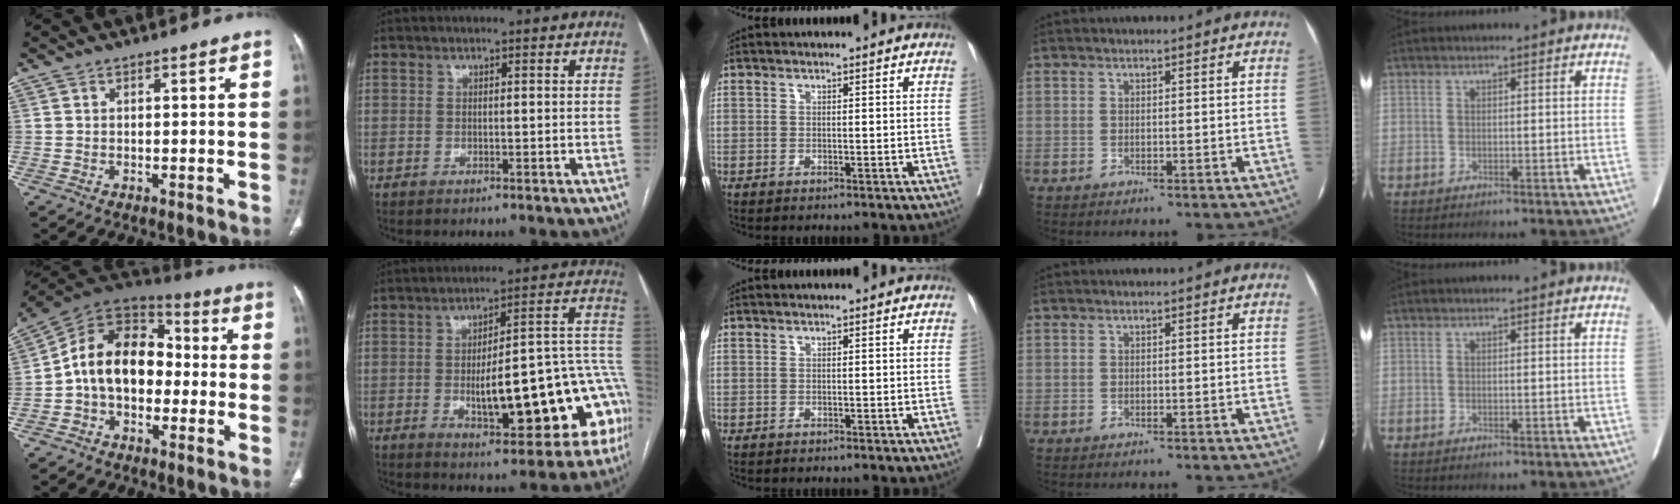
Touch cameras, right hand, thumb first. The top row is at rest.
{"thumb": {"total": 15.0, "force": [-1.5, 10.5, 10.6], "torque": [-0.158, 0.050, -0.039]}, "index": {"total": 22.3, "force": [-5.2, 6.0, 20.9], "torque": [-0.189, 0.036, -0.056]}}